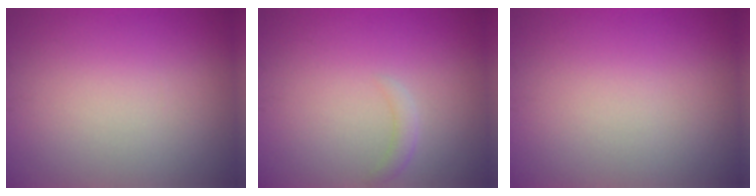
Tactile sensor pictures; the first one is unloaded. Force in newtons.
{"total": 1.1, "press": 1.1, "slide": 0.2}
{"total": 0.0}